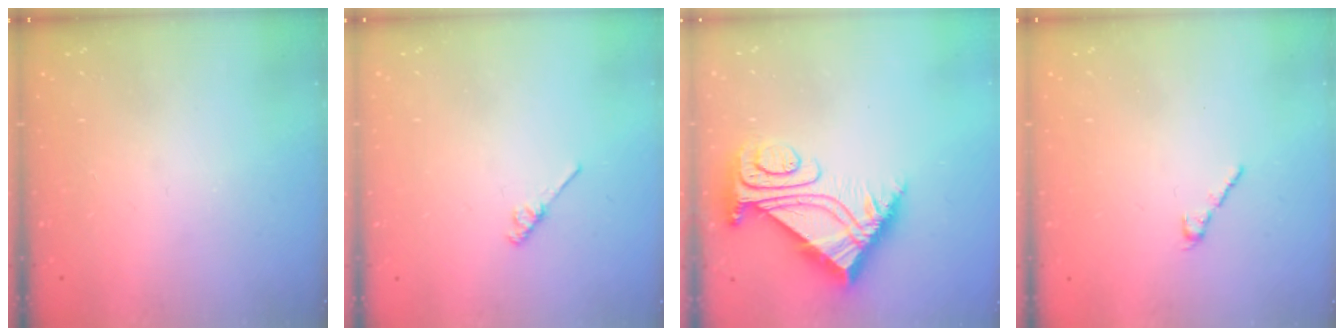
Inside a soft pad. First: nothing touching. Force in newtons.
{"total": 2.7, "press": 2.7, "slide": 0.4}
{"total": 9.5, "press": 9.4, "slide": 1.1}
{"total": 2.5, "press": 2.4, "slide": 0.7}